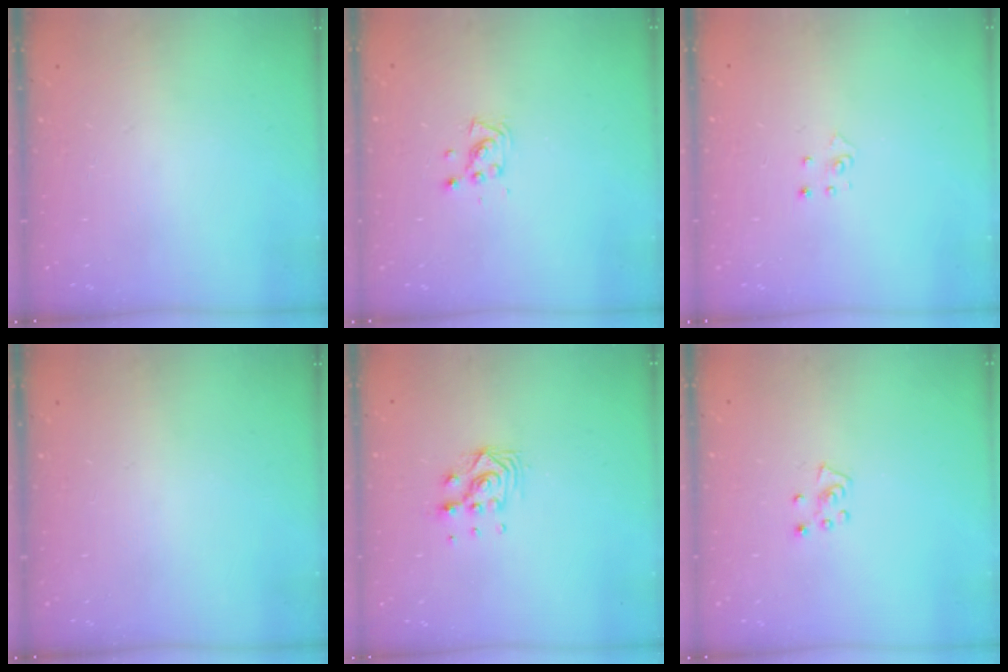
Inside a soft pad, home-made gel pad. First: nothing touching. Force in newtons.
{"total": 5.0, "press": 4.7, "slide": 1.7}
{"total": 2.8, "press": 2.8, "slide": 0.3}
{"total": 0.0}
{"total": 7.6, "press": 7.5, "slide": 0.5}
{"total": 5.0, "press": 4.9, "slide": 0.4}